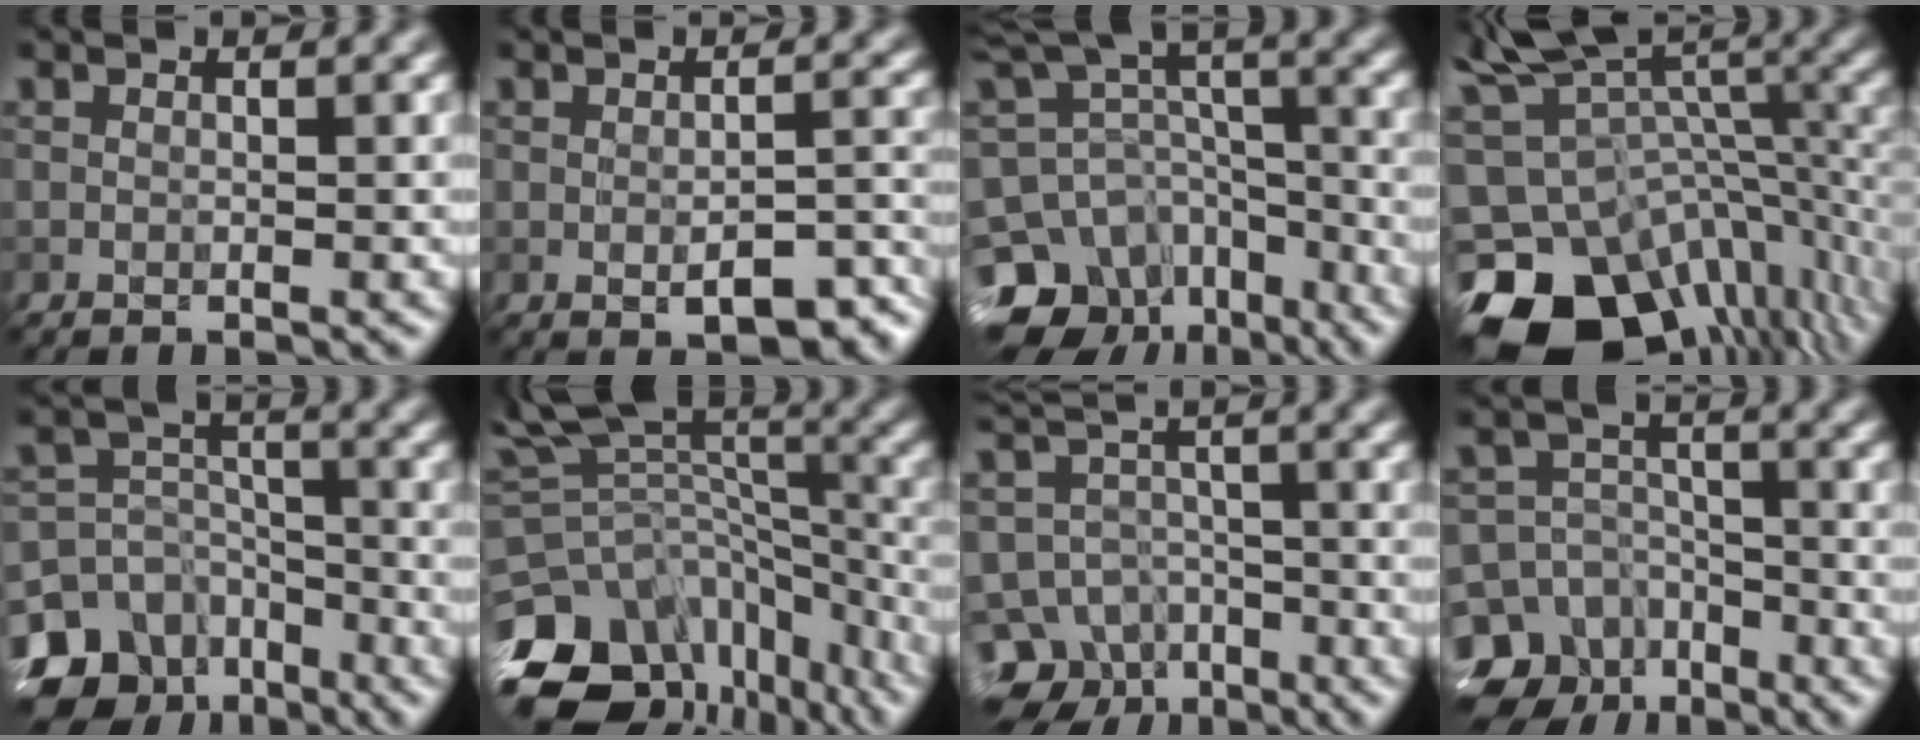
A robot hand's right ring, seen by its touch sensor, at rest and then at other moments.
{"total": 4.7, "force": [-2.4, 1.6, 3.6], "torque": [-0.051, -0.006, -0.020]}
{"total": 15.5, "force": [-10.3, 10.5, 5.1], "torque": [-0.112, -0.018, -0.129]}
{"total": 13.8, "force": [-6.7, 8.1, 8.9], "torque": [-0.174, -0.011, -0.091]}
{"total": 12.9, "force": [-9.0, 8.7, 3.1], "torque": [-0.065, -0.022, -0.140]}
{"total": 12.5, "force": [-7.7, 7.9, 5.9], "torque": [-0.115, 0.026, -0.094]}
{"total": 7.8, "force": [-5.7, 4.6, 2.9], "torque": [-0.036, -0.003, -0.082]}
{"total": 11.8, "force": [-8.0, 8.2, 2.6], "torque": [-0.047, -0.023, -0.130]}